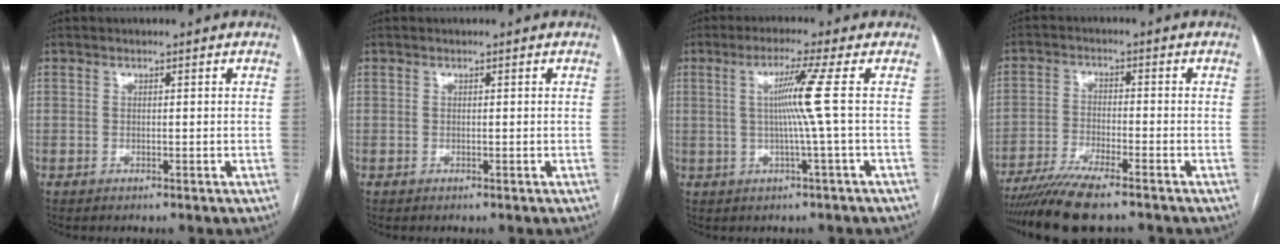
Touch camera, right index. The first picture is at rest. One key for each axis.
{"total": 0.0}
{"total": 6.1, "fx": 0.5, "fy": -2.3, "fz": 5.6, "tx": -0.107, "ty": 0.001, "tz": 0.014}
{"total": 10.5, "fx": -8.6, "fy": 0.8, "fz": 6.1, "tx": -0.102, "ty": -0.025, "tz": -0.146}